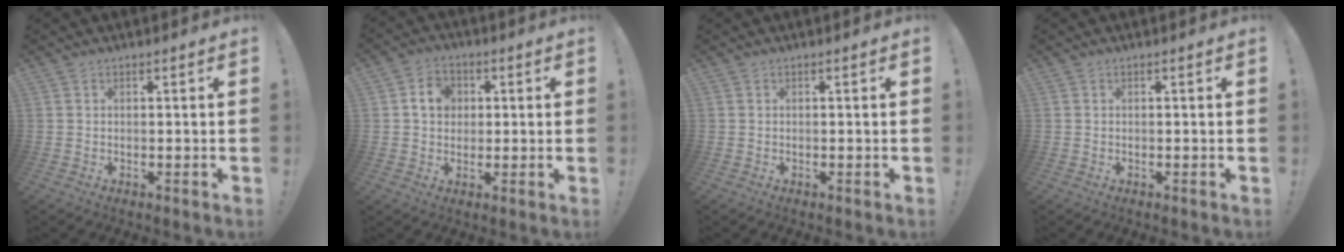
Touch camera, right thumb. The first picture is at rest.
{"total": 7.1, "force": [1.6, 5.9, 3.5], "torque": [-0.062, 0.012, 0.030]}
{"total": 0.0}
{"total": 0.0}